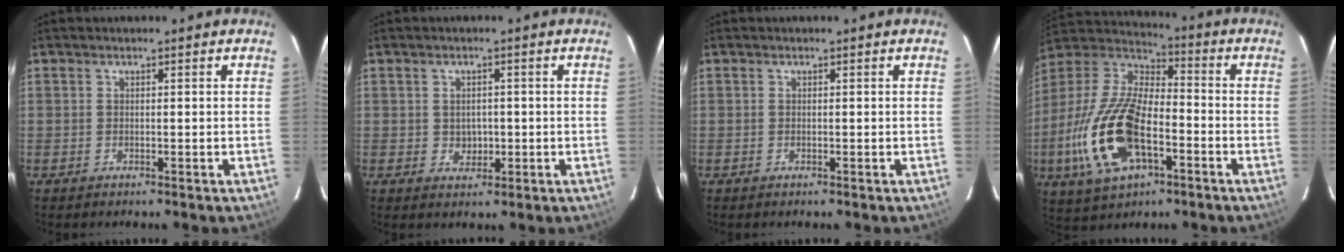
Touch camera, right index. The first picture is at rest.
{"total": 2.9, "force": [-0.2, 2.6, 1.3], "torque": [-0.019, 0.003, 0.003]}
{"total": 0.0}
{"total": 21.3, "force": [-7.0, 10.3, 17.3], "torque": [-0.380, -0.017, -0.130]}